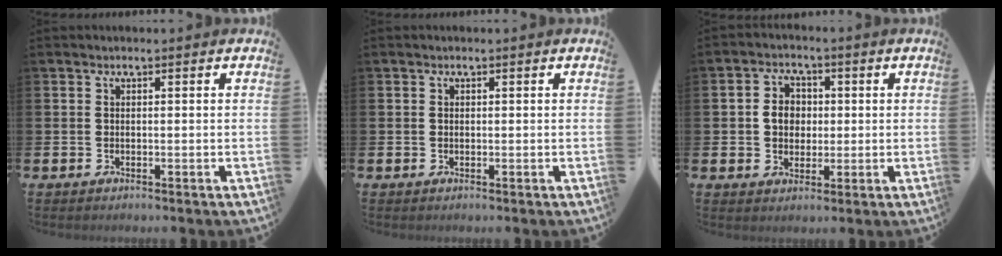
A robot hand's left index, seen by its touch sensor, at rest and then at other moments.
{"total": 0.5, "force": [0.1, 0.5, 0.2], "torque": [0.000, 0.003, 0.000]}
{"total": 4.1, "force": [0.5, 3.6, 2.0], "torque": [-0.030, 0.006, 0.001]}